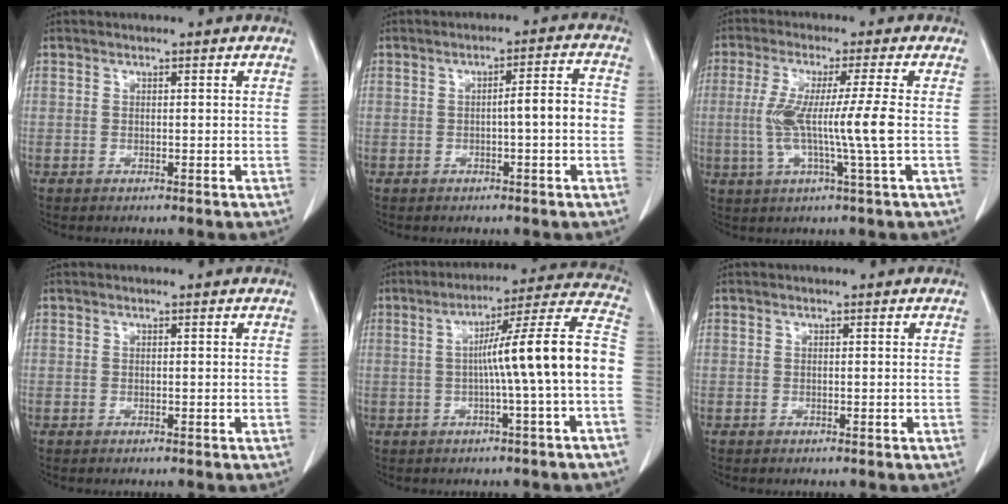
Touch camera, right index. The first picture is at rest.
{"total": 5.1, "force": [-0.9, 0.3, 5.0], "torque": [-0.069, 0.016, -0.012]}
{"total": 9.6, "force": [-0.6, -1.3, 9.4], "torque": [-0.189, -0.011, -0.012]}
{"total": 0.0}
{"total": 14.1, "force": [-1.6, -1.2, 13.9], "torque": [-0.193, 0.031, -0.029]}
{"total": 0.0}